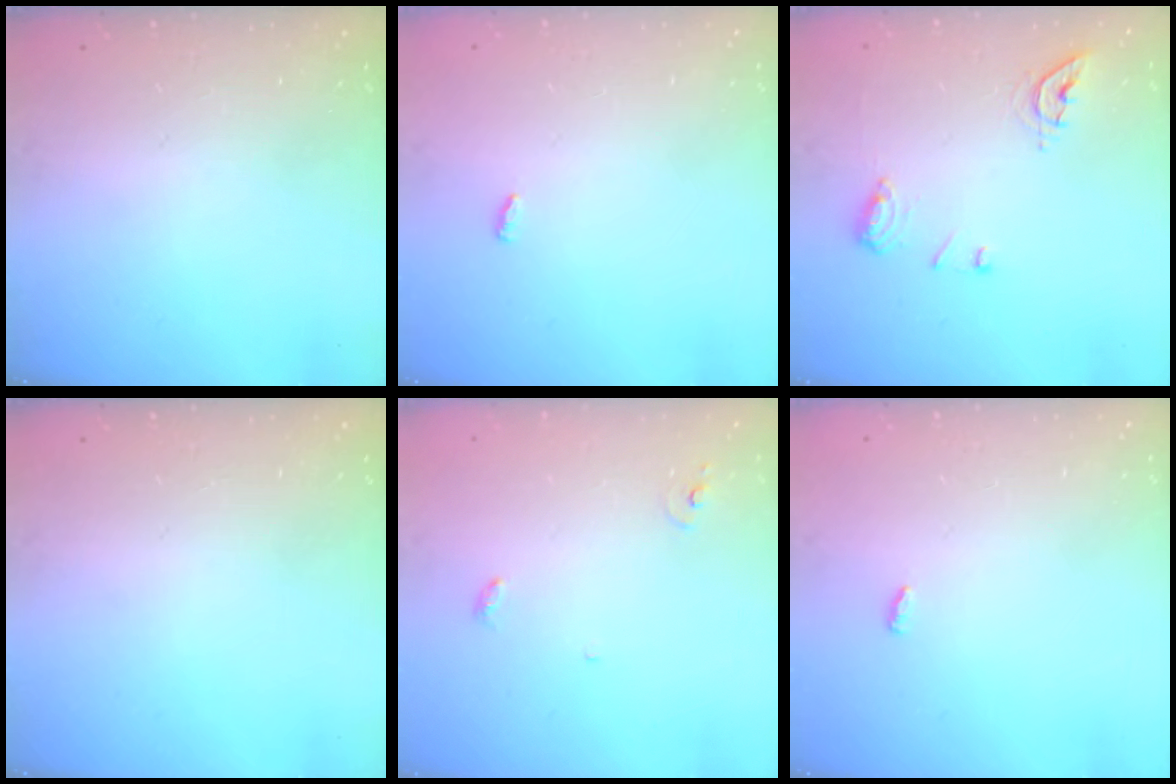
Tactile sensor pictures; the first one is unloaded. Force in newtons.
{"total": 2.9, "press": 2.6, "slide": 1.3}
{"total": 9.0, "press": 8.9, "slide": 0.9}
{"total": 0.0}
{"total": 3.6, "press": 3.6, "slide": 0.2}
{"total": 2.9, "press": 2.6, "slide": 1.3}